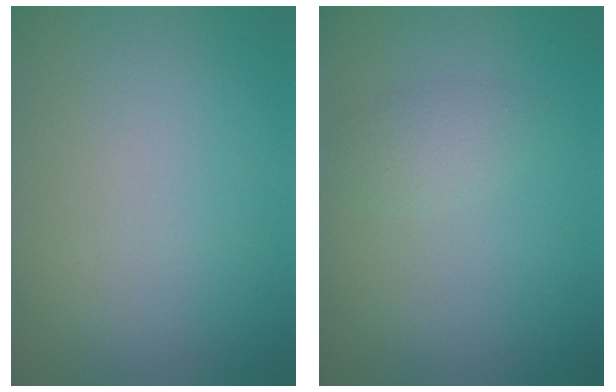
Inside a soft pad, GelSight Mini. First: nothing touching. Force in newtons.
{"total": 1.6, "press": 1.6, "slide": 0.1}